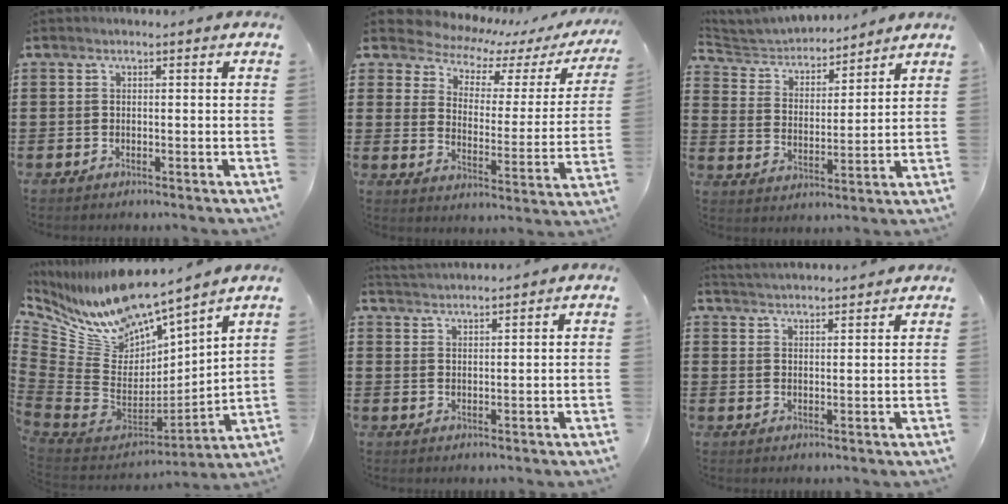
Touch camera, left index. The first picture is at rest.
{"total": 5.8, "force": [5.4, 1.6, 1.2], "torque": [-0.057, -0.041, 0.091]}
{"total": 4.4, "force": [4.3, 0.8, 0.1], "torque": [-0.028, -0.027, 0.071]}
{"total": 10.0, "force": [9.4, 2.6, 2.1], "torque": [-0.108, -0.094, 0.163]}
{"total": 2.2, "force": [2.2, -0.3, -0.3], "torque": [-0.001, -0.003, 0.042]}
{"total": 2.7, "force": [2.7, -0.3, -0.3], "torque": [-0.003, -0.009, 0.050]}